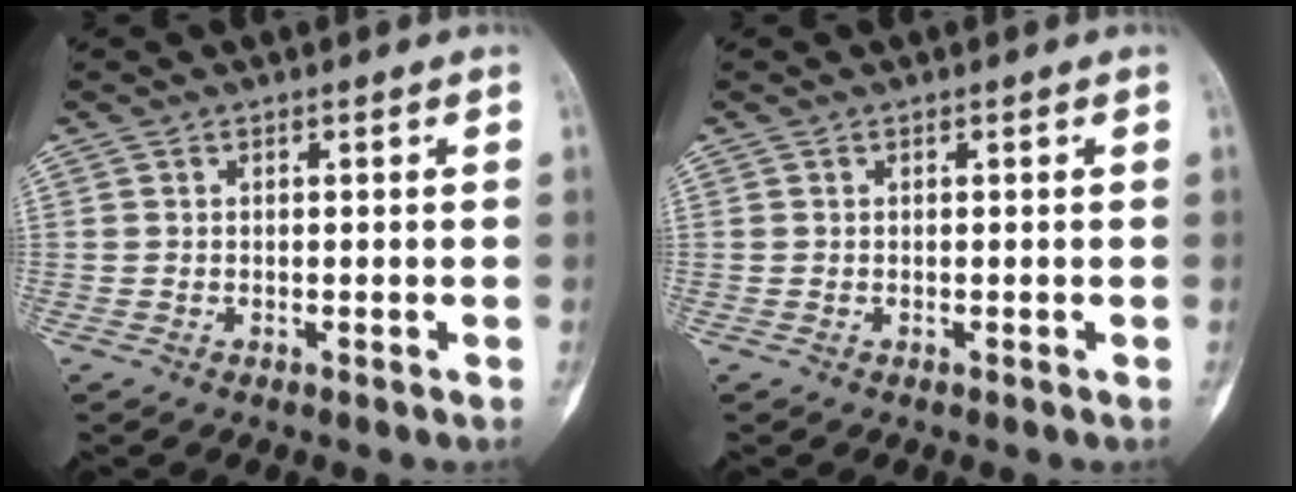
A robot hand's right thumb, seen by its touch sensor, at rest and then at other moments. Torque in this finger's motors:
{"motor_torque": [0.01, 0.00, 0.00, 0.00, 0.00]}